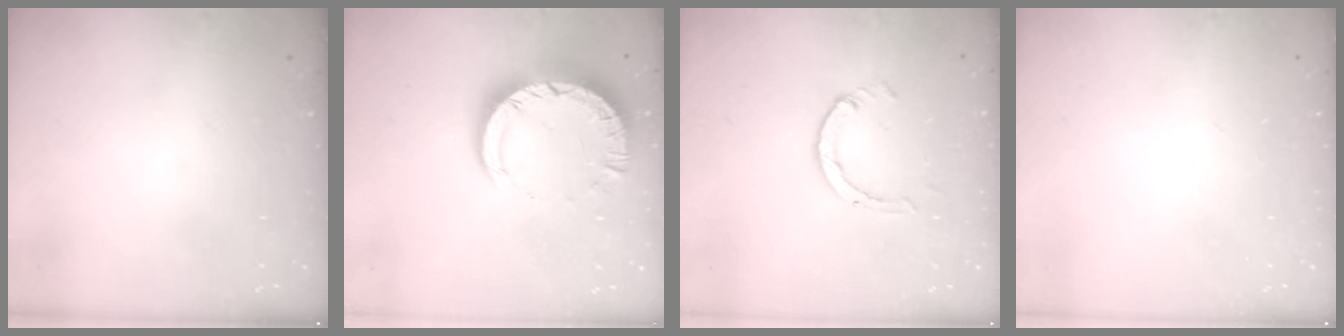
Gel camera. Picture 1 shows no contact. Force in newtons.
{"total": 9.6, "press": 9.5, "slide": 1.1}
{"total": 2.6, "press": 2.5, "slide": 0.3}
{"total": 0.0}